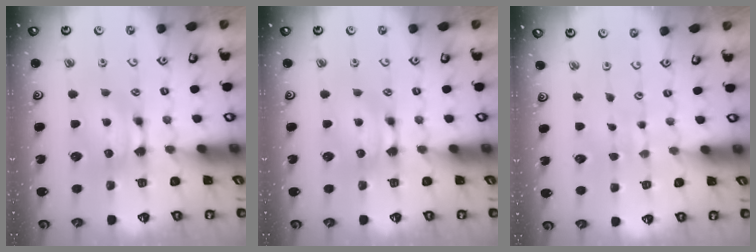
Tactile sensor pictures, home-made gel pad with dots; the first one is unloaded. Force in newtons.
{"total": 0.0}
{"total": 5.7, "press": 5.7, "slide": 0.2}